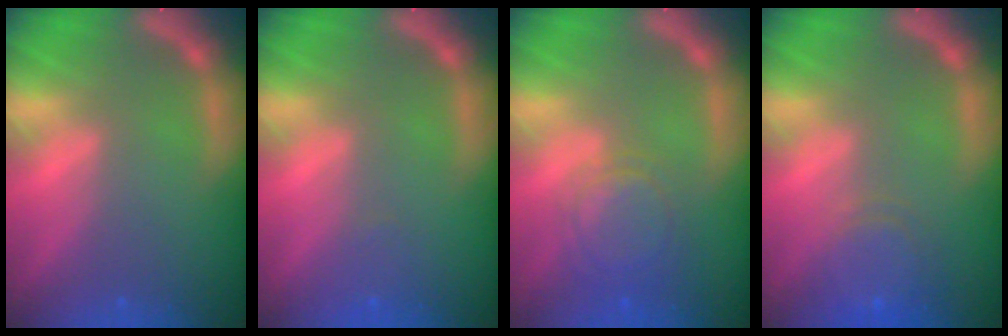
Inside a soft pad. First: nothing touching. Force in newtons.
{"total": 1.0}
{"total": 5.1}
{"total": 4.6}